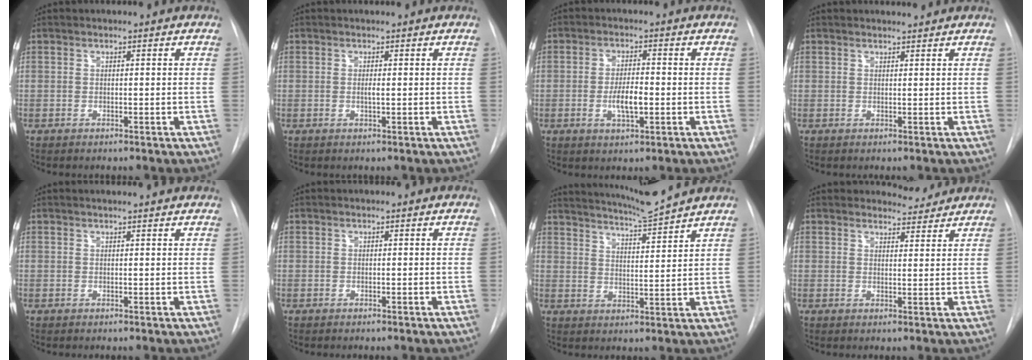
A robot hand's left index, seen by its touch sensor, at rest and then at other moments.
{"total": 0.9, "force": [-0.7, 0.0, 0.6], "torque": [-0.014, -0.005, -0.009]}
{"total": 4.7, "force": [-1.8, 1.3, 4.2], "torque": [-0.077, -0.008, -0.026]}
{"total": 0.6, "force": [0.6, 0.0, -0.1], "torque": [-0.004, -0.001, 0.013]}
{"total": 3.5, "force": [3.2, 0.0, 1.4], "torque": [-0.017, 0.013, 0.031]}
{"total": 0.0}
{"total": 6.4, "force": [6.0, -1.3, 1.7], "torque": [-0.038, -0.010, 0.098]}
{"total": 2.7, "force": [2.6, 0.8, -0.4], "torque": [0.004, -0.012, 0.033]}